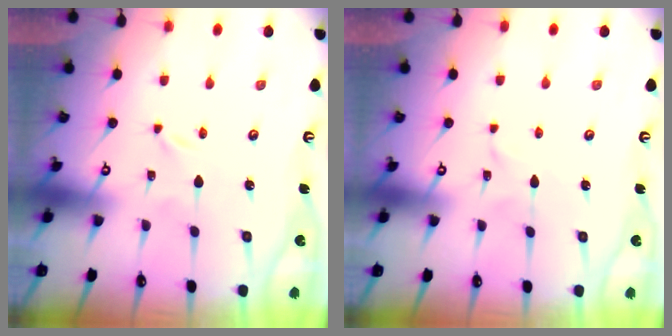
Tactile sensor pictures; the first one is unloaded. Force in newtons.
{"total": 2.2, "press": 2.2, "slide": 0.2}